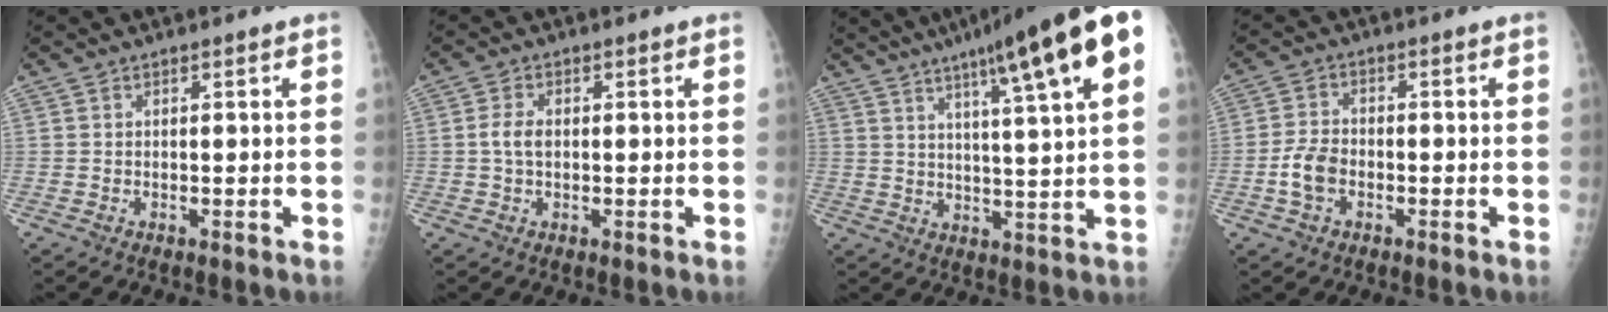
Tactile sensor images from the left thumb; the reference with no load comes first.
{"total": 3.3, "force": [0.1, 2.1, 2.6], "torque": [-0.053, 0.004, 0.000]}
{"total": 17.7, "force": [9.5, 1.4, 14.9], "torque": [-0.207, -0.016, 0.131]}
{"total": 5.3, "force": [-1.8, 3.4, 3.6], "torque": [-0.071, 0.012, -0.038]}